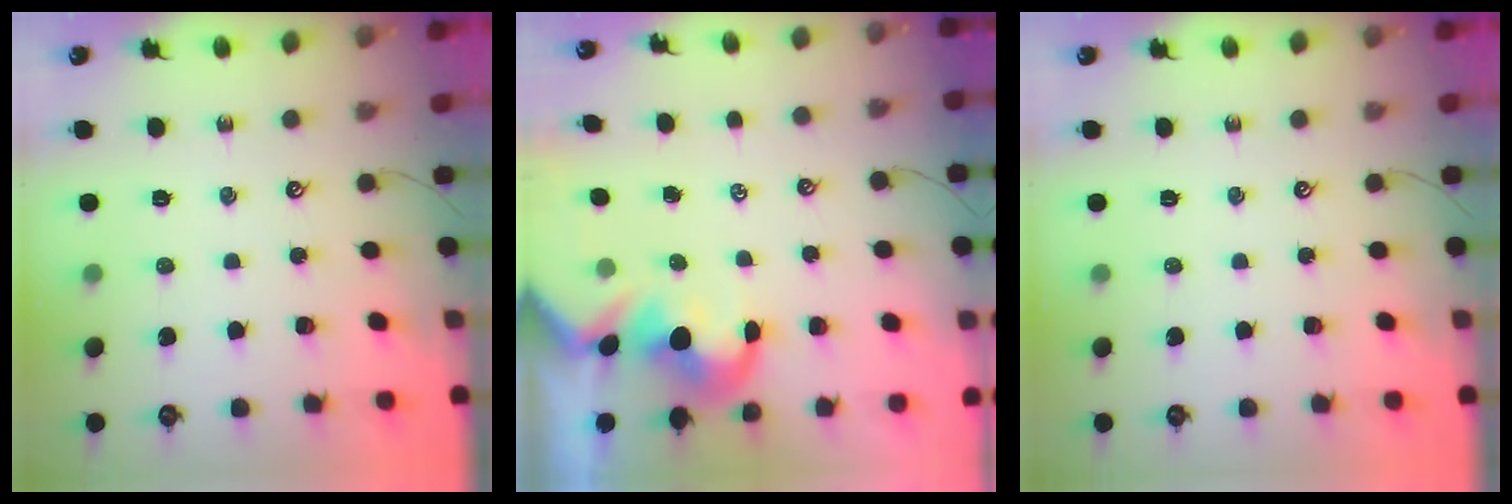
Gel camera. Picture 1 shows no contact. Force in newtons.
{"total": 3.0, "press": 2.8, "slide": 1.1}
{"total": 0.0}